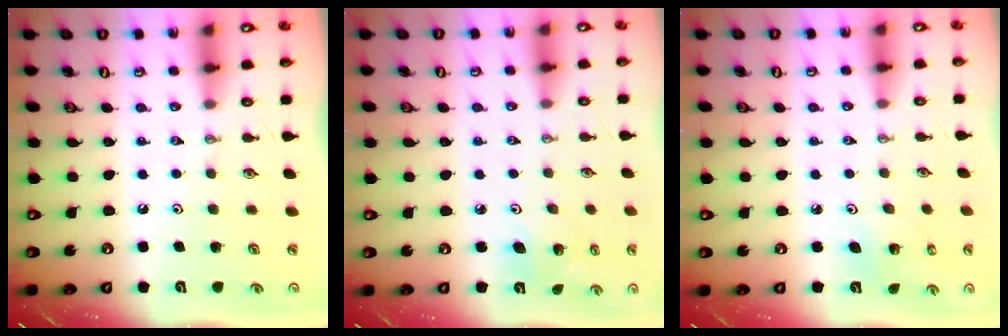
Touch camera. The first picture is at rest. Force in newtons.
{"total": 4.1, "press": 3.5, "slide": 2.1}
{"total": 3.0, "press": 3.0, "slide": 0.1}